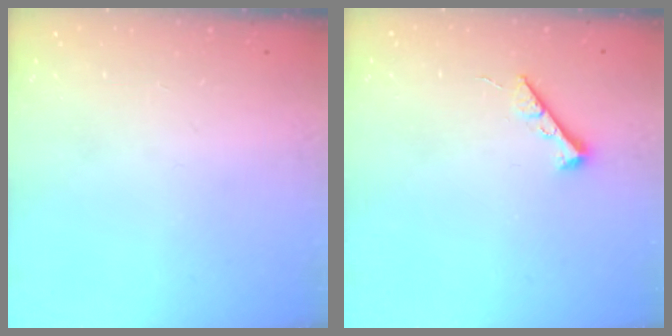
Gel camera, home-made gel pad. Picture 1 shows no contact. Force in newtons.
{"total": 5.4, "press": 5.4, "slide": 0.8}